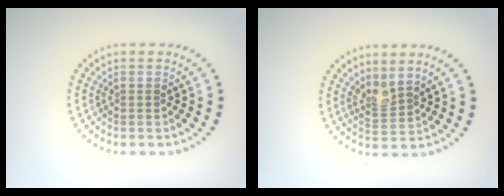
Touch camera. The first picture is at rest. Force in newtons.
{"total": 2.0, "press": 1.5, "slide": 1.4}